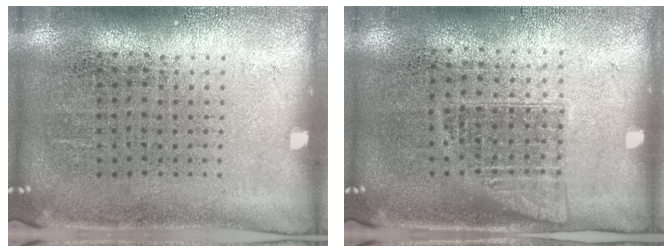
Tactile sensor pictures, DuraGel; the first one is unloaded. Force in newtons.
{"total": 1.0, "press": 0.9, "slide": 0.6}